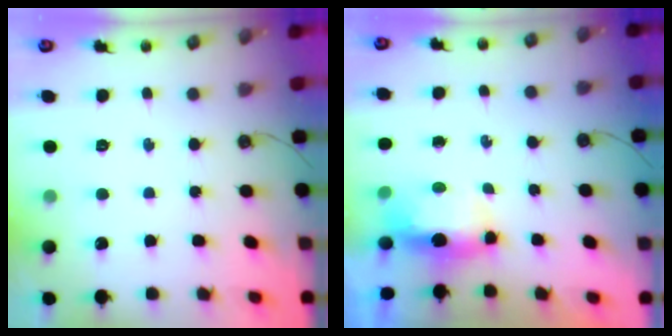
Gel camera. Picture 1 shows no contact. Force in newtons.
{"total": 5.9, "press": 5.8, "slide": 1.2}